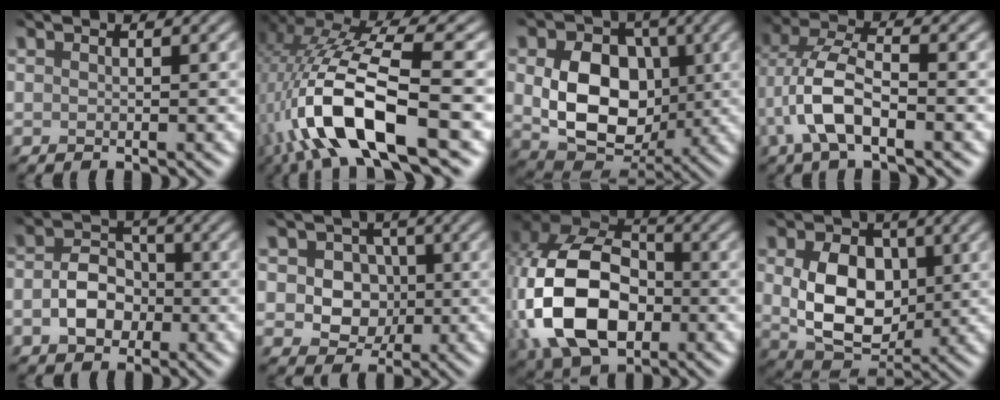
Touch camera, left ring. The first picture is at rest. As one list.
[{"total": 11.4, "force": [-4.8, 3.2, 9.9], "torque": [-0.195, 0.006, -0.085]}, {"total": 9.4, "force": [-0.7, 7.1, 6.0], "torque": [-0.114, -0.023, -0.006]}, {"total": 5.7, "force": [-2.6, 2.2, 4.6], "torque": [-0.103, 0.008, -0.051]}, {"total": 3.9, "force": [-2.1, 2.7, 1.8], "torque": [-0.032, -0.003, -0.039]}, {"total": 4.6, "force": [-0.6, 4.1, 2.0], "torque": [-0.031, -0.001, -0.013]}, {"total": 13.1, "force": [-3.4, 9.0, 8.9], "torque": [-0.199, -0.012, -0.071]}, {"total": 7.6, "force": [-0.5, 5.6, 5.1], "torque": [-0.105, -0.020, 0.004]}]